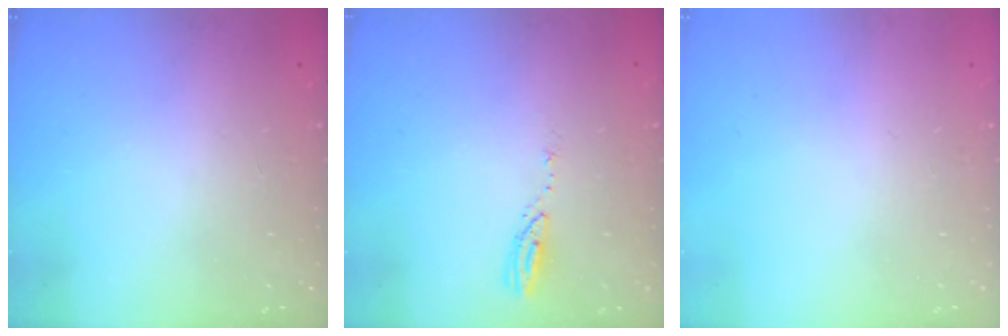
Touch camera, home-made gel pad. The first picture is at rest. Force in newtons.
{"total": 4.1, "press": 4.1, "slide": 0.3}
{"total": 0.0}